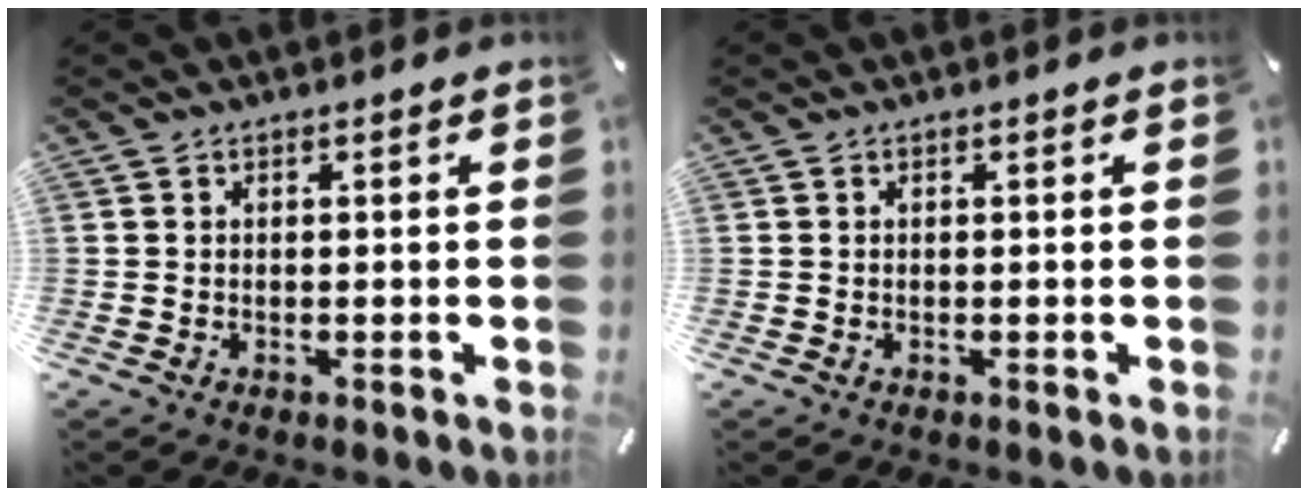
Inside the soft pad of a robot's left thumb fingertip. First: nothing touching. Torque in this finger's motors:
{"motor_torque": [0.00, 0.00, 0.00, 0.00, 0.00]}